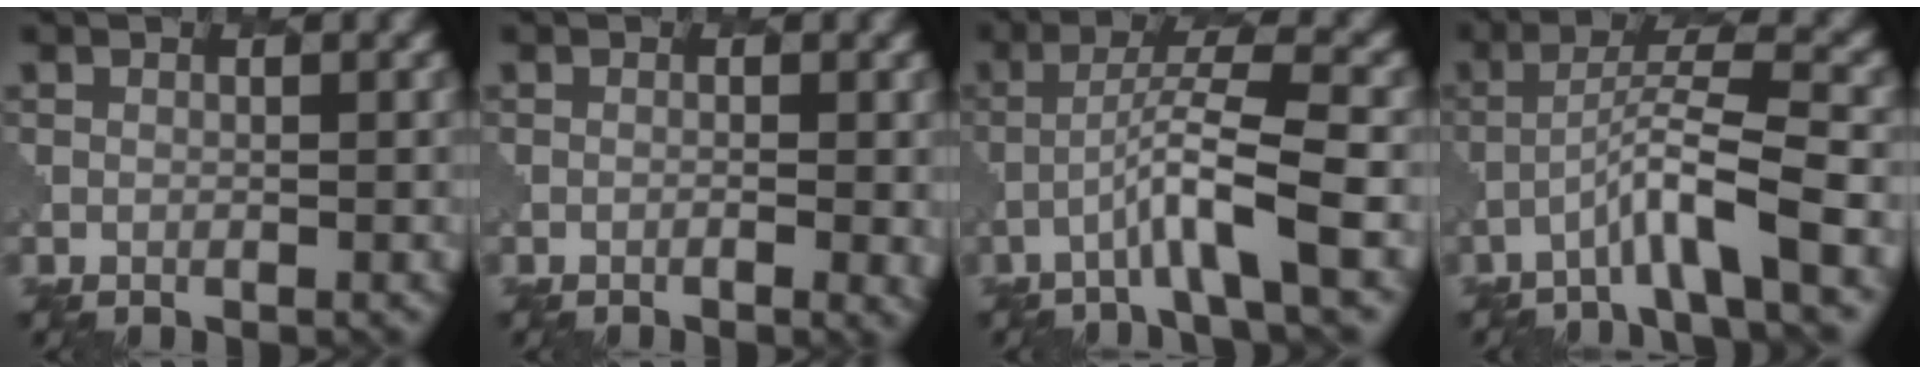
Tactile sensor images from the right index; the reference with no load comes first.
{"total": 1.5, "force": [-0.5, 0.2, 1.4], "torque": [-0.020, 0.000, -0.010]}
{"total": 4.9, "force": [-2.0, 0.1, 4.4], "torque": [-0.078, 0.017, -0.047]}
{"total": 4.8, "force": [-2.5, 0.0, 4.1], "torque": [-0.073, 0.017, -0.055]}